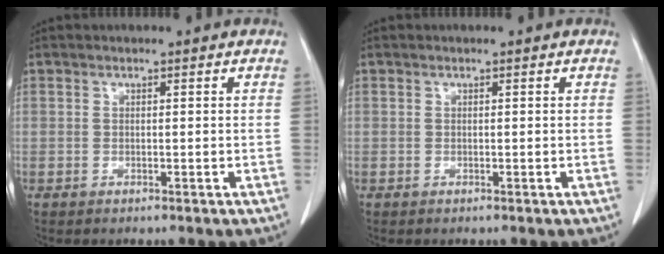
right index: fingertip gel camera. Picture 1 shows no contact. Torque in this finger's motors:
{"motor_torque": [0.00, 0.00, 0.00, 0.00]}